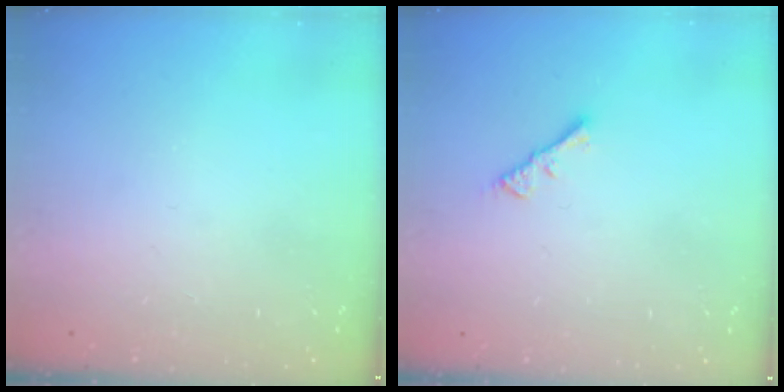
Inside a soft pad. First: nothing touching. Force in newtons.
{"total": 2.3, "press": 2.2, "slide": 0.4}